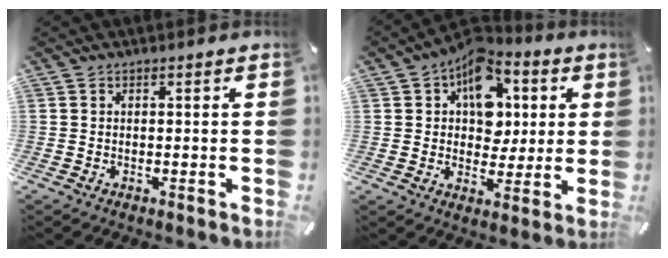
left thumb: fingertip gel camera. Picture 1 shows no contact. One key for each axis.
{"total": 13.7, "fx": 5.0, "fy": 10.3, "fz": 7.5, "tx": -0.109, "ty": -0.032, "tz": 0.092}